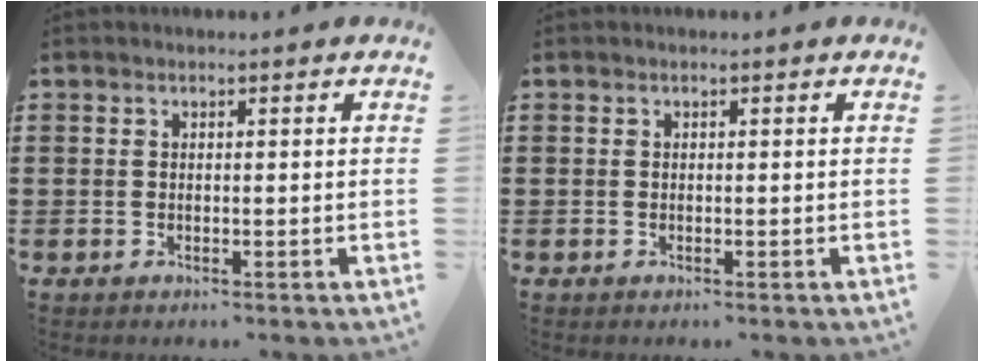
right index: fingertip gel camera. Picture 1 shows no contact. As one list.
[{"total": 0.0}]